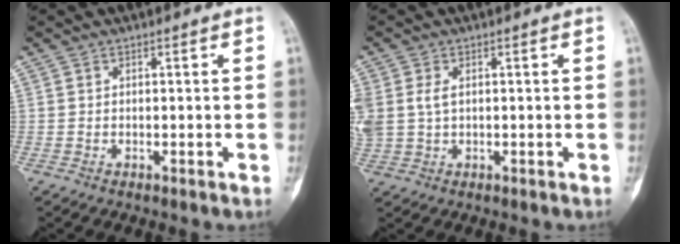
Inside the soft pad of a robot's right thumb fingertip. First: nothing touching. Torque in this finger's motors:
{"motor_torque": [0.39, 0.41, 0.66, 0.31, 0.15]}